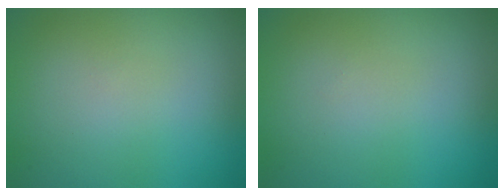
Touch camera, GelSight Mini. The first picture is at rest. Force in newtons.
{"total": 0.0}